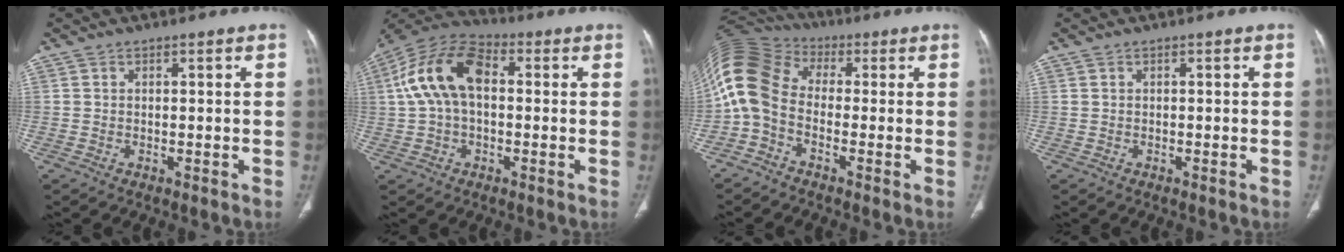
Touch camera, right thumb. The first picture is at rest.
{"total": 14.1, "force": [1.7, 8.4, 11.2], "torque": [-0.219, 0.039, 0.022]}
{"total": 13.0, "force": [-1.5, 9.4, 8.9], "torque": [-0.189, 0.046, -0.044]}
{"total": 0.0}